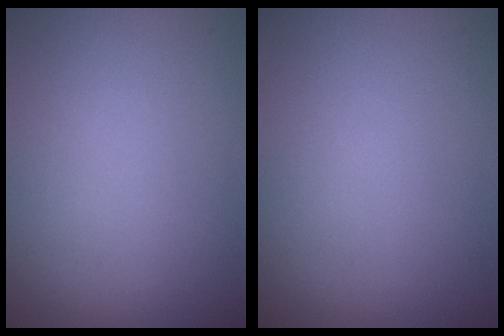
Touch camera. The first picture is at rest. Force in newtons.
{"total": 0.0}